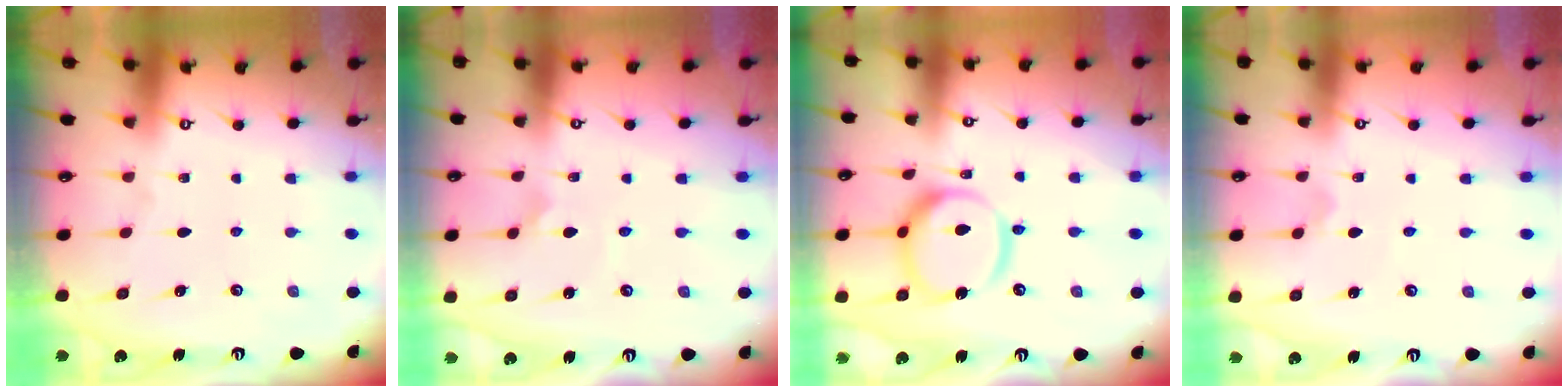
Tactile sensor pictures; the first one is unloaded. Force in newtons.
{"total": 3.0, "press": 3.0, "slide": 0.1}
{"total": 17.3, "press": 17.1, "slide": 2.1}
{"total": 1.8, "press": 1.8, "slide": 0.4}